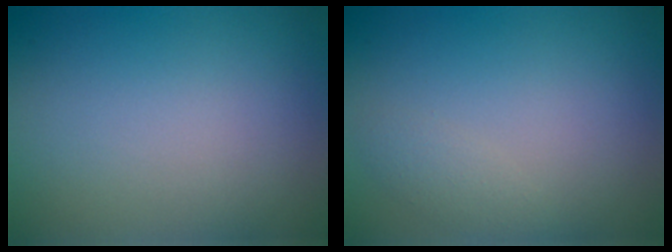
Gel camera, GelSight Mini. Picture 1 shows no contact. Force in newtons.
{"total": 1.4, "press": 1.4, "slide": 0.1}